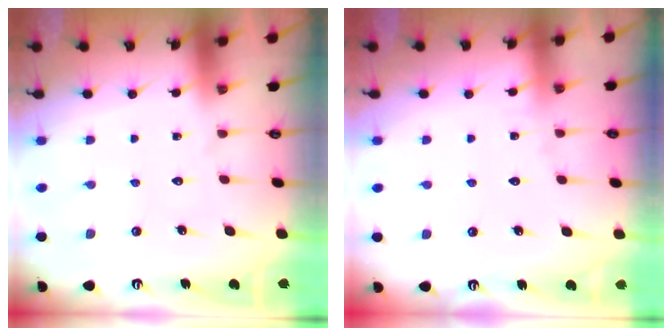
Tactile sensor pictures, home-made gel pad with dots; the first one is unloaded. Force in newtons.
{"total": 2.7, "press": 2.7, "slide": 0.4}